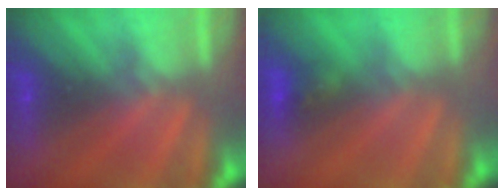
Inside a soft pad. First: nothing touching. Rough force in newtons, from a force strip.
{"total": 2.9}